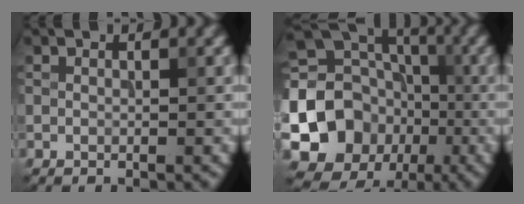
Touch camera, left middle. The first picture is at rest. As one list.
[{"total": 12.5, "force": [-2.6, 11.0, 5.2], "torque": [-0.113, -0.022, -0.056]}]